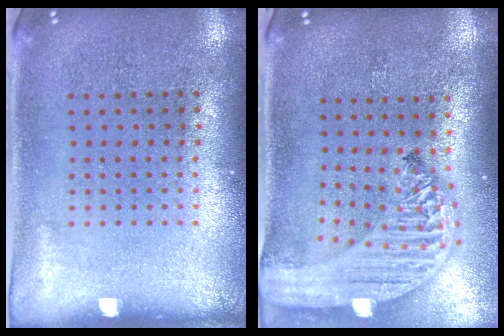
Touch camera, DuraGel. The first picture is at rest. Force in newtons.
{"total": 3.1, "press": 2.4, "slide": 1.9}